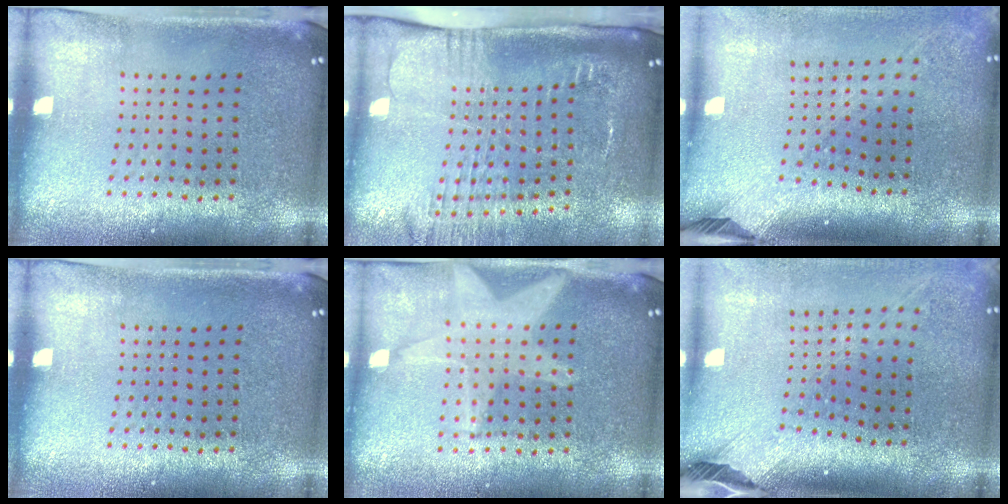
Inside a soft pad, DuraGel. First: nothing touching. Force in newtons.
{"total": 2.7, "press": 2.0, "slide": 1.8}
{"total": 2.3, "press": 1.7, "slide": 1.5}
{"total": 0.0}
{"total": 1.9, "press": 1.6, "slide": 1.0}
{"total": 2.5, "press": 1.8, "slide": 1.7}